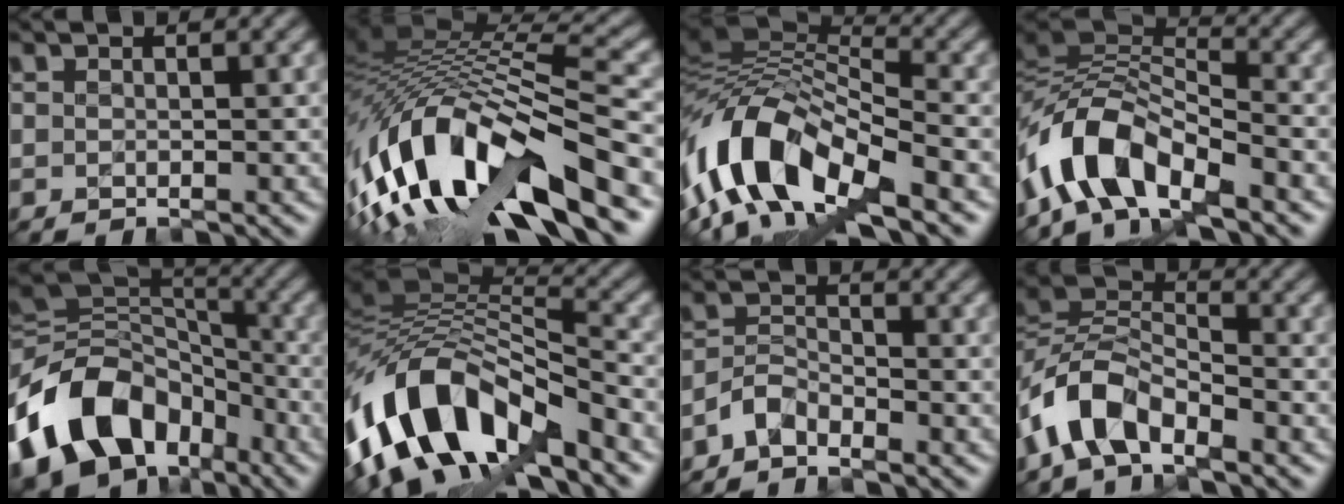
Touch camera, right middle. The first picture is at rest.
{"total": 15.5, "force": [-6.1, 5.8, 13.0], "torque": [-0.263, 0.022, -0.114]}
{"total": 12.4, "force": [-4.9, 5.6, 9.9], "torque": [-0.185, 0.023, -0.102]}
{"total": 8.3, "force": [-5.0, 3.8, 5.4], "torque": [-0.093, 0.014, -0.103]}
{"total": 13.2, "force": [-6.2, 9.3, 7.2], "torque": [-0.145, 0.017, -0.119]}
{"total": 12.4, "force": [-5.6, 5.8, 9.4], "torque": [-0.168, 0.018, -0.097]}
{"total": 2.1, "force": [-1.8, 0.7, 0.6], "torque": [-0.017, 0.011, -0.044]}
{"total": 5.7, "force": [-3.5, 3.1, 3.2], "torque": [-0.058, 0.007, -0.078]}